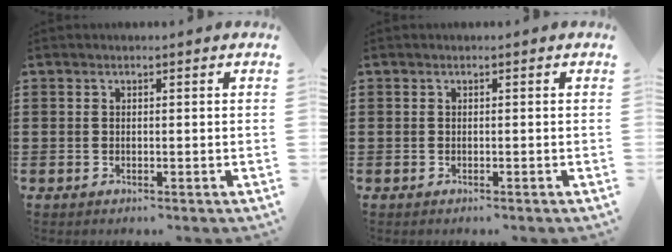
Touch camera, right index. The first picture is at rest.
{"total": 0.0}